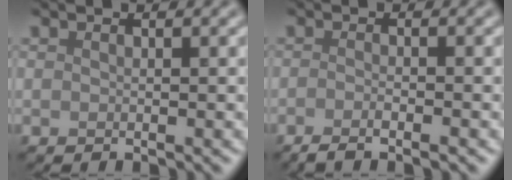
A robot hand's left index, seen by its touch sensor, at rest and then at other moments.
{"total": 2.5, "force": [-1.5, 0.6, 1.9], "torque": [-0.024, -0.002, -0.032]}